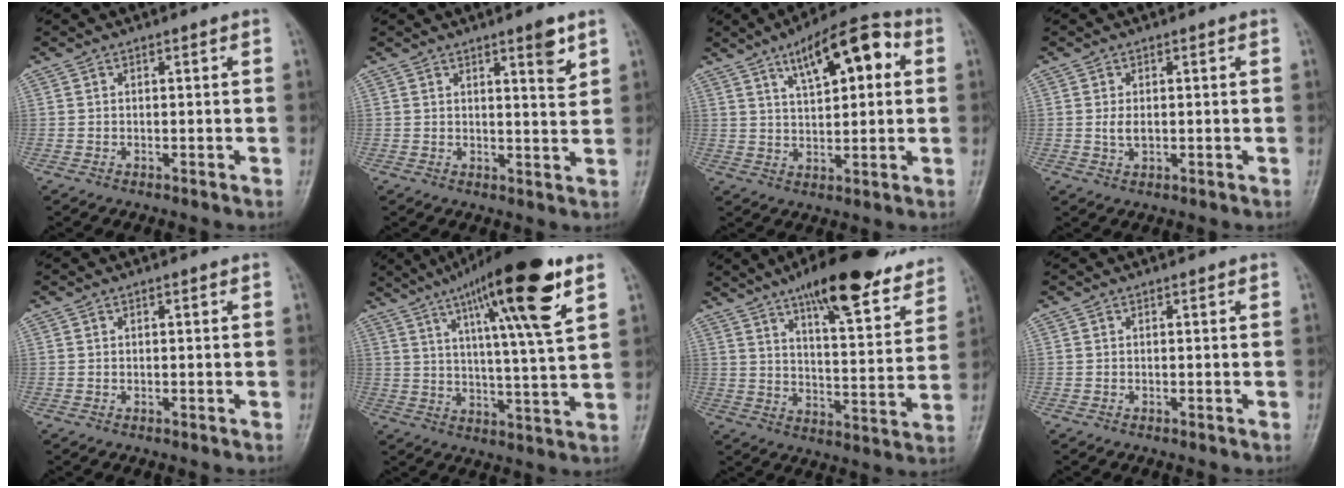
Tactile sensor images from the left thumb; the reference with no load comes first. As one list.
[{"total": 4.7, "force": [2.8, 0.9, 3.7], "torque": [-0.046, -0.021, 0.041]}, {"total": 13.2, "force": [5.0, 5.2, 11.0], "torque": [-0.142, 0.007, 0.072]}, {"total": 2.4, "force": [0.1, 1.4, 1.9], "torque": [-0.037, -0.003, 0.004]}, {"total": 0.0}, {"total": 19.4, "force": [10.5, 2.3, 16.2], "torque": [-0.249, -0.032, 0.164]}, {"total": 21.1, "force": [15.0, 5.9, 13.6], "torque": [-0.162, -0.058, 0.220]}, {"total": 0.0}]